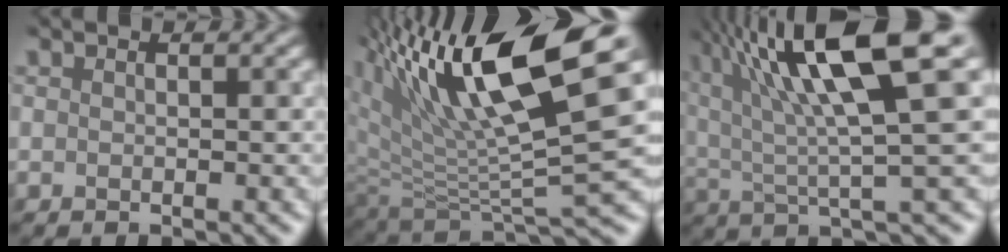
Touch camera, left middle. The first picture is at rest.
{"total": 12.6, "force": [6.4, 3.7, 10.2], "torque": [-0.179, -0.002, 0.125]}
{"total": 13.8, "force": [6.6, 3.3, 11.6], "torque": [-0.201, 0.017, 0.117]}